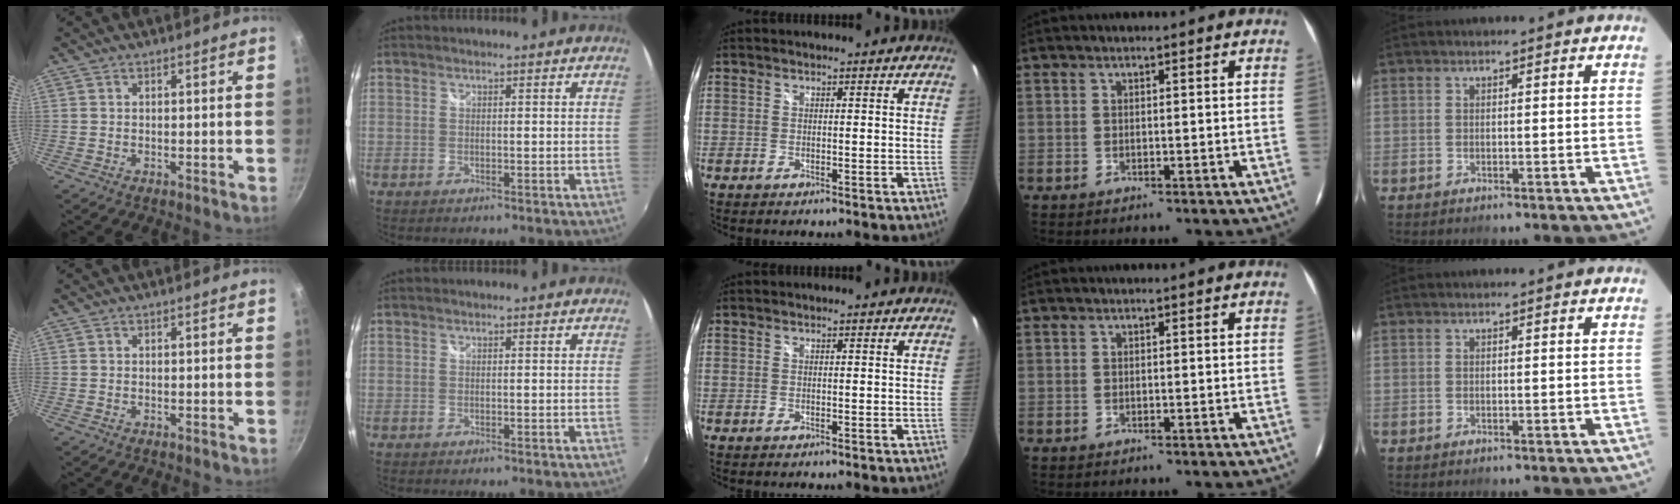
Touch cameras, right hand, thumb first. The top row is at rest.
{}